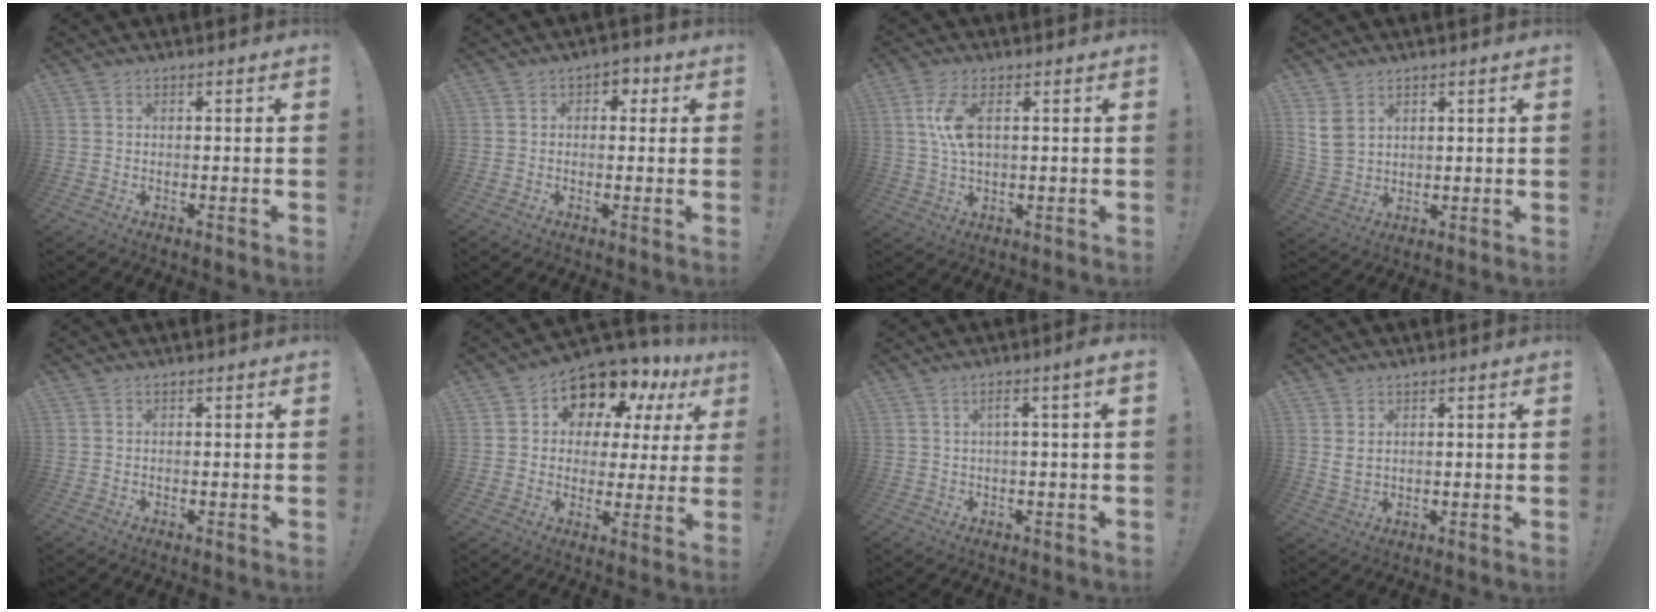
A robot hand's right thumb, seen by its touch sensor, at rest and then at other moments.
{"total": 3.1, "force": [0.3, 2.6, 1.8], "torque": [-0.013, 0.002, 0.000]}
{"total": 8.2, "force": [1.7, 3.5, 7.2], "torque": [-0.148, -0.007, 0.025]}
{"total": 6.6, "force": [3.5, 4.6, 3.3], "torque": [-0.059, -0.011, 0.069]}
{"total": 0.0}
{"total": 10.7, "force": [7.6, 6.2, 4.2], "torque": [-0.061, -0.070, 0.134]}
{"total": 3.9, "force": [0.5, 0.0, 3.9], "torque": [-0.064, 0.000, 0.002]}
{"total": 3.3, "force": [1.7, 2.0, 2.1], "torque": [-0.039, -0.007, 0.030]}